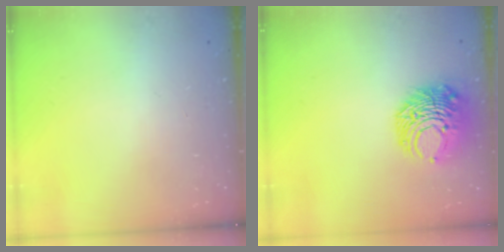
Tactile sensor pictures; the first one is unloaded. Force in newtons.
{"total": 10.4, "press": 10.4, "slide": 0.6}